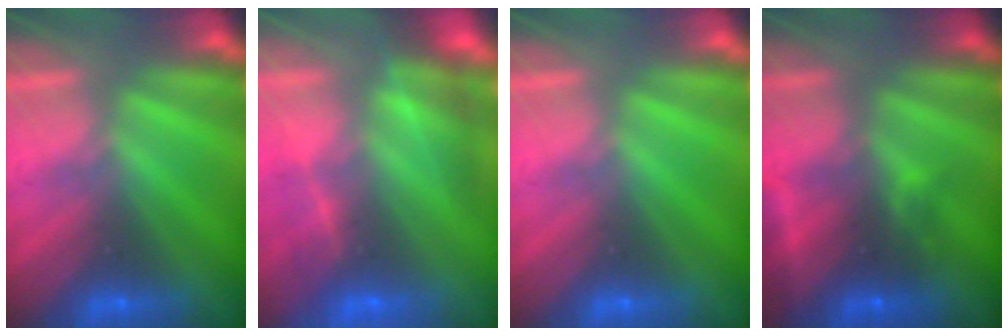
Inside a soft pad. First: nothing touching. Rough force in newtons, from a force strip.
{"total": 11.1}
{"total": 0.0}
{"total": 2.6}